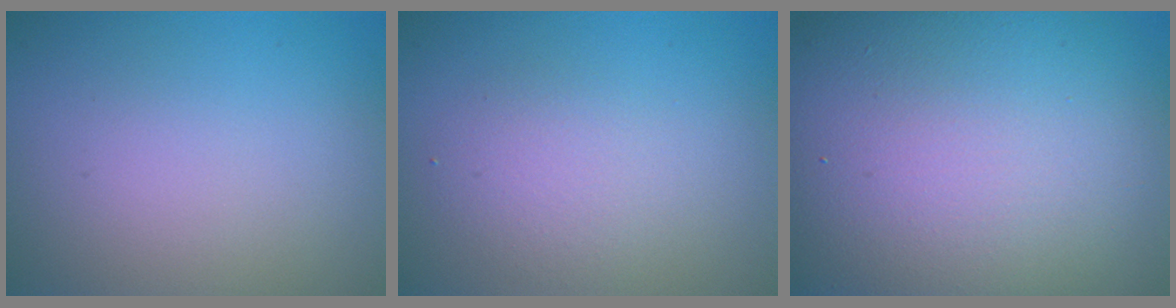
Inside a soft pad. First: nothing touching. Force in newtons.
{"total": 2.1, "press": 2.1, "slide": 0.1}
{"total": 18.0, "press": 18.0, "slide": 0.9}